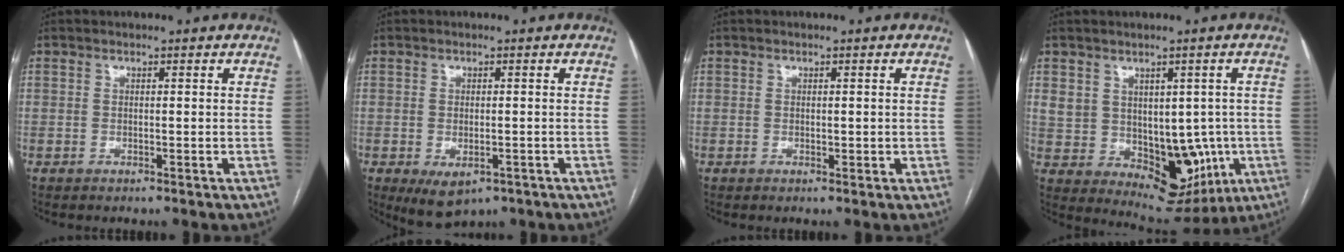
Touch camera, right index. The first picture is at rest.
{"total": 5.4, "force": [-2.6, 2.8, 3.8], "torque": [-0.064, -0.010, -0.028]}
{"total": 1.0, "force": [0.1, 0.7, 0.7], "torque": [-0.010, 0.001, 0.003]}
{"total": 12.4, "force": [-0.3, 10.2, 7.1], "torque": [-0.104, 0.029, 0.037]}